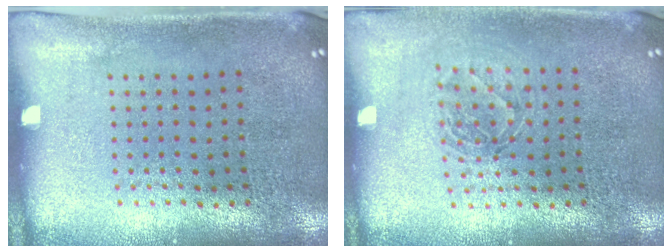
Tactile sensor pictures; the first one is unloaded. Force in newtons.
{"total": 1.3, "press": 1.1, "slide": 0.8}